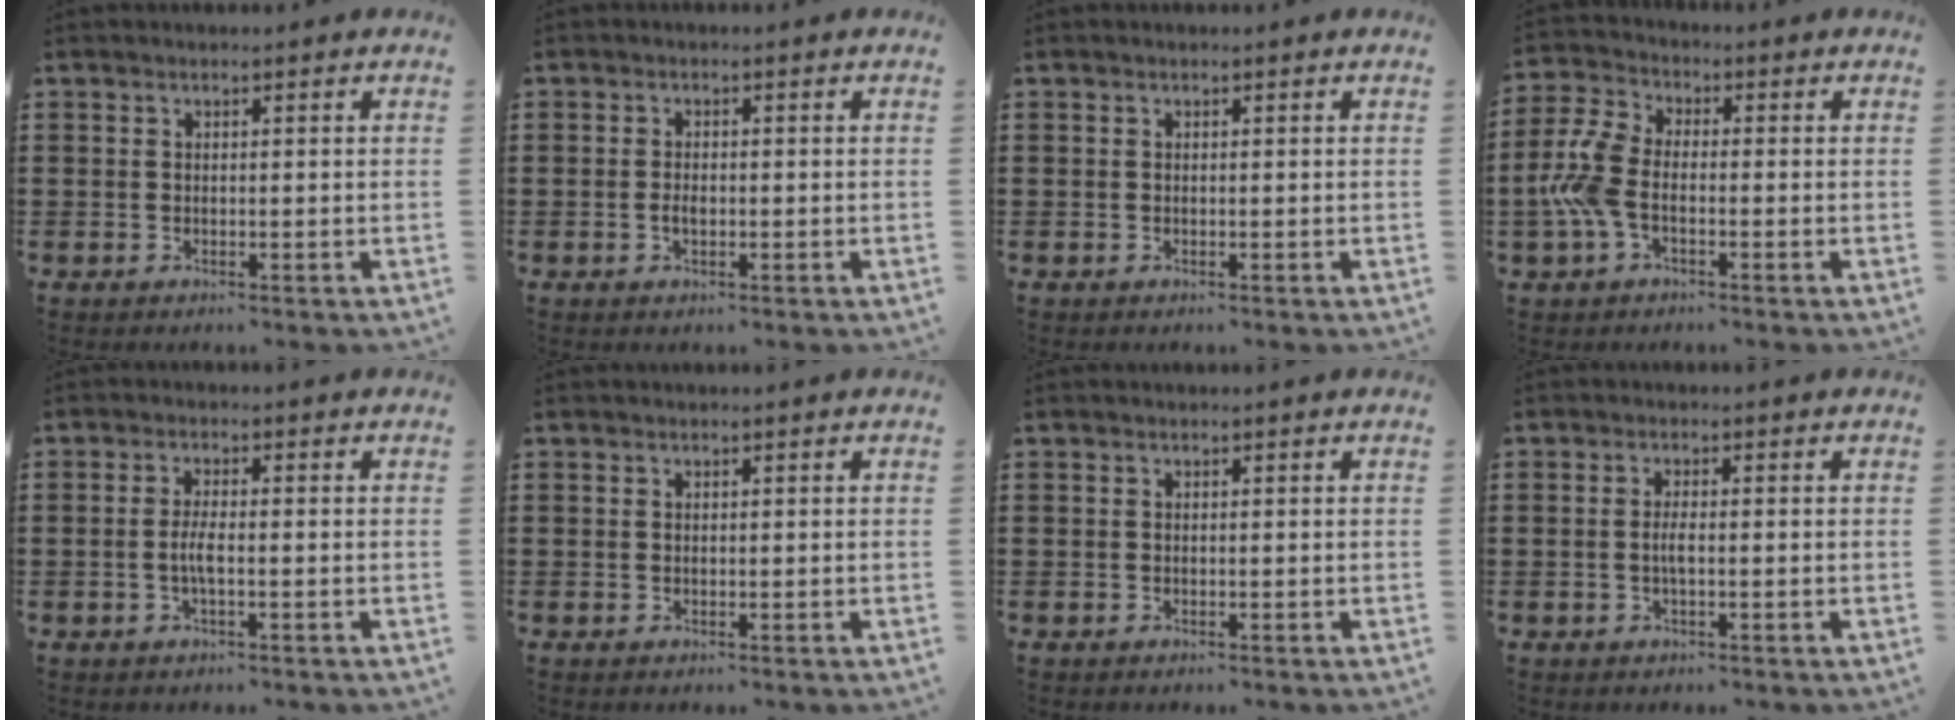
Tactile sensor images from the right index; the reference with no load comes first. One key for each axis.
{"total": 1.6, "fx": -0.2, "fy": 0.8, "fz": 1.4, "tx": -0.028, "ty": 0.002, "tz": -0.005}
{"total": 0.0}
{"total": 7.6, "fx": -1.9, "fy": 4.2, "fz": 6.1, "tx": -0.160, "ty": -0.007, "tz": -0.043}
{"total": 2.8, "fx": -0.8, "fy": 0.3, "fz": 2.6, "tx": -0.062, "ty": -0.008, "tz": -0.019}
{"total": 0.0}
{"total": 0.0}
{"total": 1.8, "fx": -0.4, "fy": 0.2, "fz": 1.7, "tx": -0.041, "ty": -0.005, "tz": -0.010}